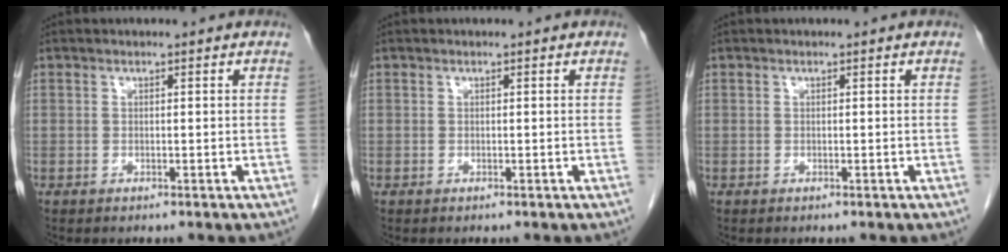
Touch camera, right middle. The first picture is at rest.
{"total": 0.0}
{"total": 0.0}